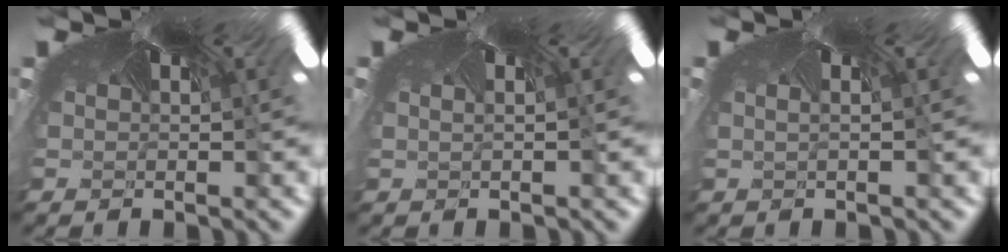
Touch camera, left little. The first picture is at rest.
{"total": 1.4, "force": [-1.3, -0.1, 0.3], "torque": [-0.010, -0.016, -0.009]}
{"total": 1.7, "force": [-1.7, 0.0, 0.4], "torque": [-0.015, -0.021, -0.012]}